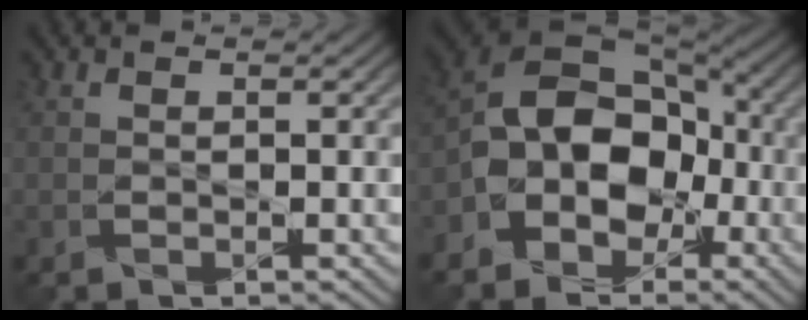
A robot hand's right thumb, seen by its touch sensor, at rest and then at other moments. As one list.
[{"total": 11.4, "force": [-3.0, 8.4, 7.1], "torque": [-0.123, 0.000, -0.072]}]